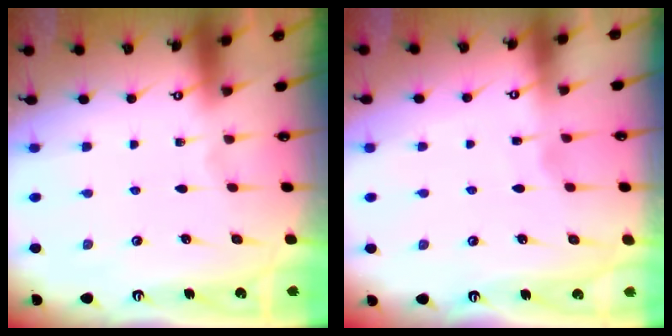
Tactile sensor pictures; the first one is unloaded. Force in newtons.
{"total": 2.2, "press": 2.2, "slide": 0.3}